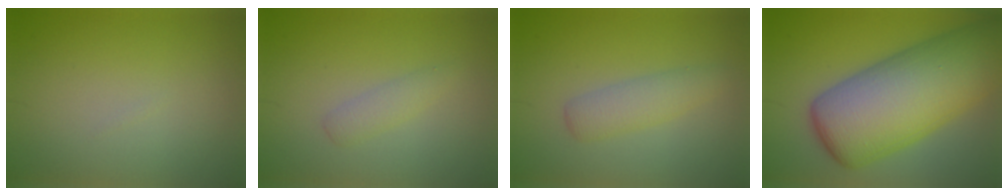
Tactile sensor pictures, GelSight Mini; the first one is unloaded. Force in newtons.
{"total": 1.5, "press": 1.5, "slide": 0.1}
{"total": 2.6, "press": 2.6, "slide": 0.0}
{"total": 14.4, "press": 14.4, "slide": 0.2}